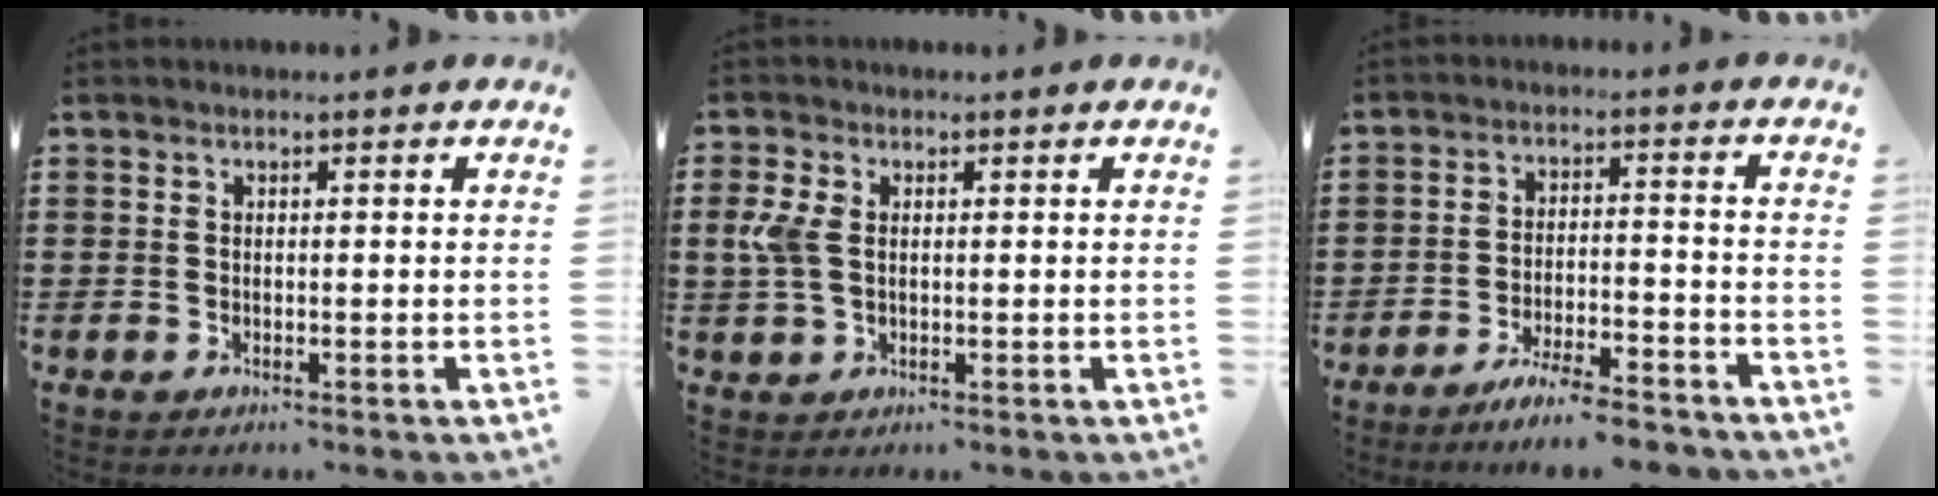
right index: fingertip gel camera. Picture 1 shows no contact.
{"total": 4.4, "force": [0.5, 2.8, 3.4], "torque": [-0.101, -0.001, -0.001]}
{"total": 5.9, "force": [-5.4, 0.0, 2.3], "torque": [-0.045, -0.005, -0.103]}